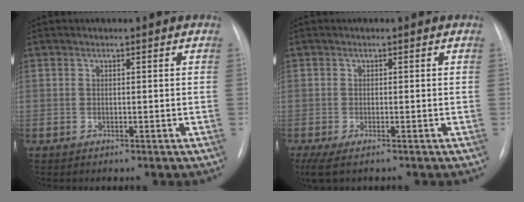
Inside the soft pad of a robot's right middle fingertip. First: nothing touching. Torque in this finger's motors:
{"motor_torque": [0.28, -0.57, 0.14, 0.03]}